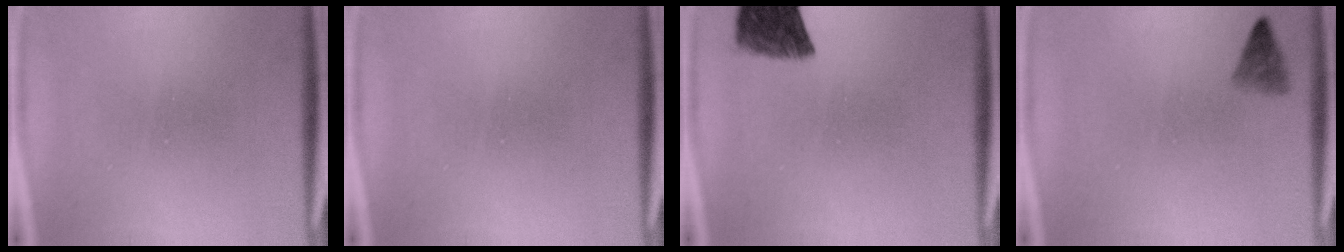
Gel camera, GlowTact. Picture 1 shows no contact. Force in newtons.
{"total": 0.0}
{"total": 7.8}
{"total": 1.0}